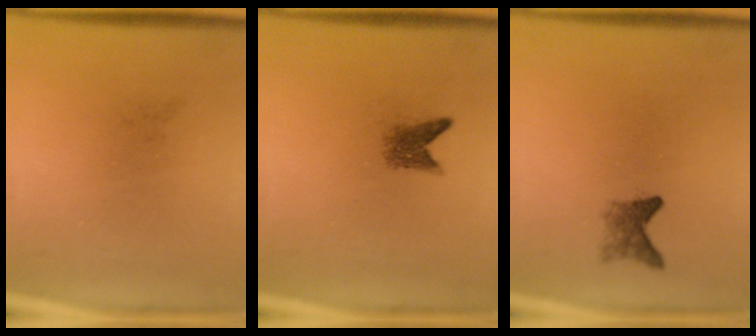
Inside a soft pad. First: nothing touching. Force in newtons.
{"total": 2.3}
{"total": 2.1}